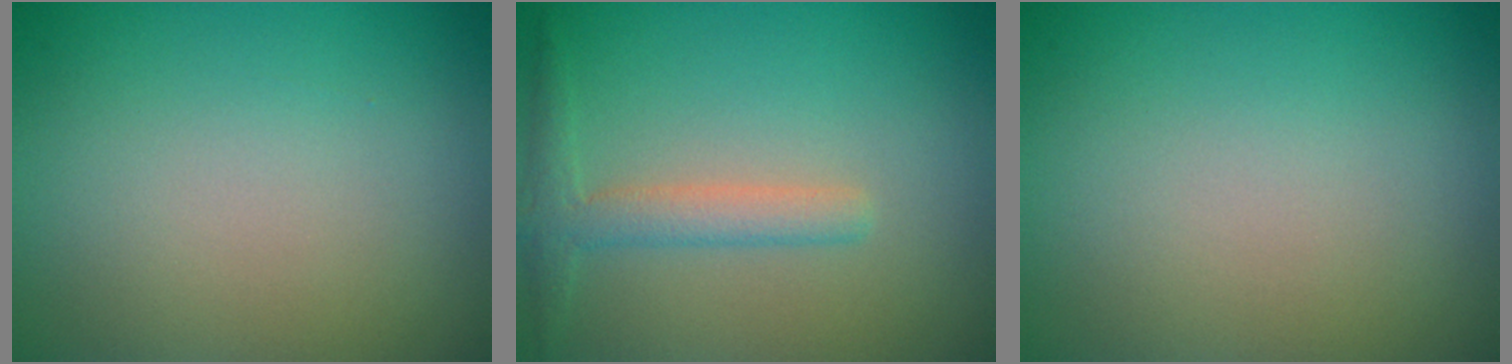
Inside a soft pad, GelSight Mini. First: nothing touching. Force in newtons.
{"total": 2.4, "press": 2.4, "slide": 0.1}
{"total": 0.0}